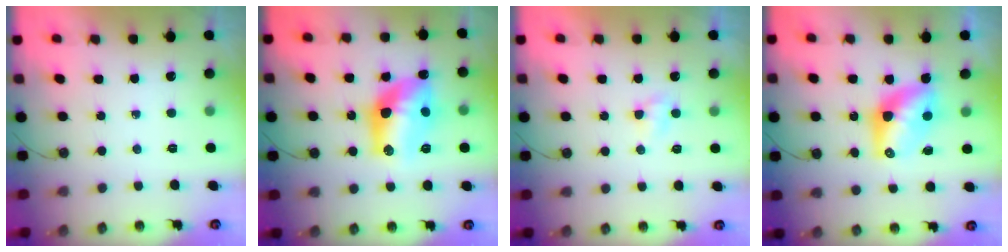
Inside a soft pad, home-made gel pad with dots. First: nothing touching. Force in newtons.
{"total": 14.1, "press": 14.1, "slide": 1.1}
{"total": 3.6, "press": 3.6, "slide": 0.5}
{"total": 8.2, "press": 8.2, "slide": 0.7}